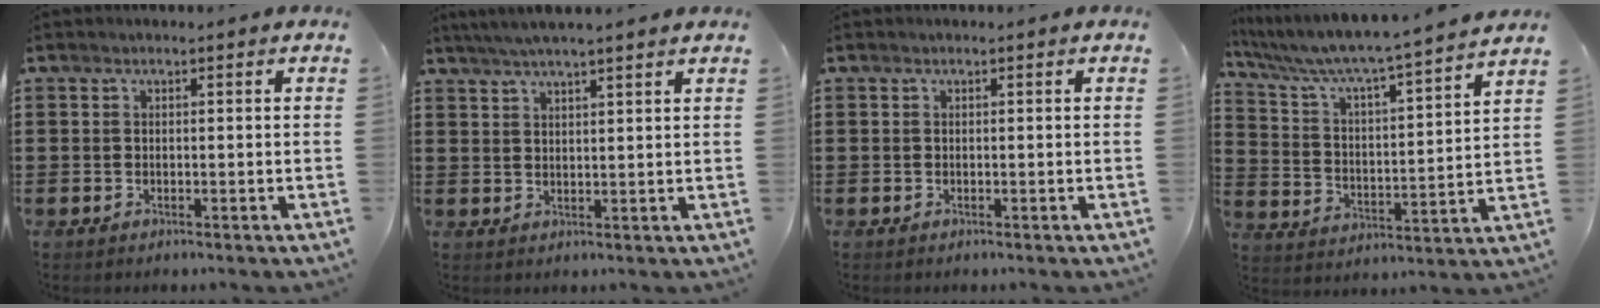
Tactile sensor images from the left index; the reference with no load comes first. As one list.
[{"total": 3.8, "force": [3.3, -0.5, 1.8], "torque": [-0.043, -0.003, 0.061]}, {"total": 0.0}, {"total": 5.7, "force": [5.1, -0.5, 2.6], "torque": [-0.075, -0.047, 0.076]}]